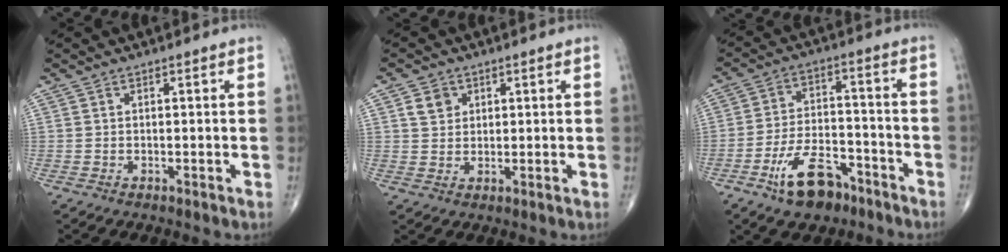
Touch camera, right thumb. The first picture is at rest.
{"total": 3.8, "force": [1.6, 3.1, 1.4], "torque": [-0.010, -0.005, 0.028]}
{"total": 11.3, "force": [-7.0, 5.8, 6.7], "torque": [-0.102, 0.048, -0.122]}